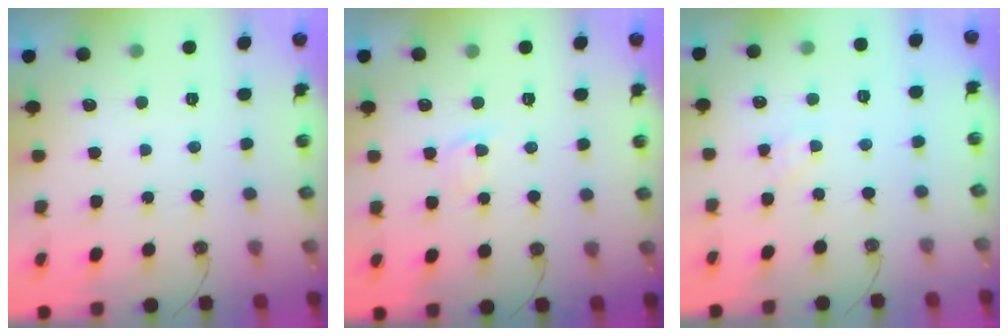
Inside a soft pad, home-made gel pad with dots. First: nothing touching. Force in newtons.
{"total": 1.6, "press": 1.6, "slide": 0.3}
{"total": 1.4, "press": 1.4, "slide": 0.2}